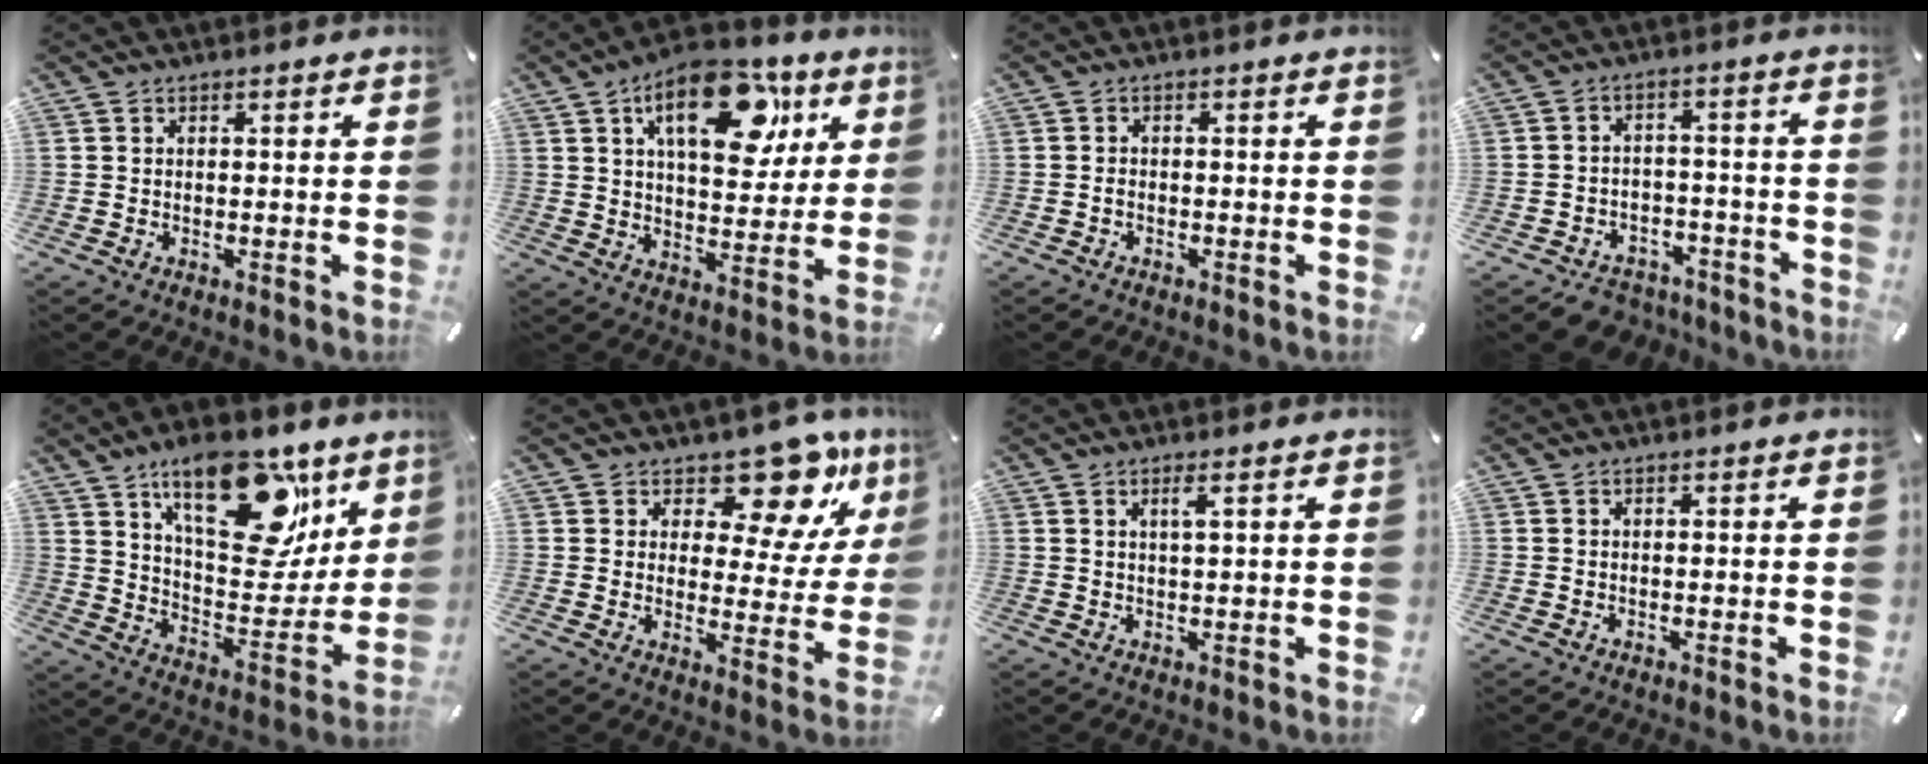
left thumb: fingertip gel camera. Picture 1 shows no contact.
{"total": 19.3, "force": [9.0, 10.7, 13.3], "torque": [-0.187, -0.029, 0.147]}
{"total": 1.2, "force": [-0.6, 0.8, 0.7], "torque": [-0.014, 0.003, -0.013]}
{"total": 6.0, "force": [-4.6, 3.7, 1.1], "torque": [-0.006, 0.035, -0.082]}
{"total": 24.8, "force": [14.9, 12.0, 15.7], "torque": [-0.216, -0.090, 0.253]}
{"total": 14.2, "force": [10.7, 6.4, 7.0], "torque": [-0.097, -0.085, 0.183]}
{"total": 2.3, "force": [1.1, 0.2, 2.0], "torque": [-0.042, 0.000, 0.017]}
{"total": 0.0}